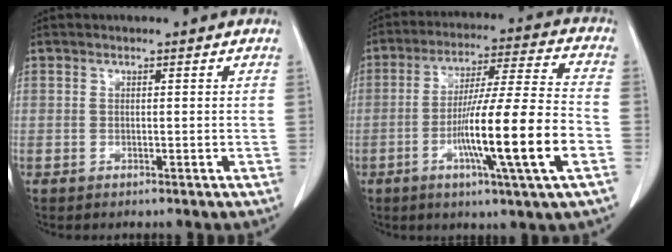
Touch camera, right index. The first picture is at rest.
{"total": 16.7, "force": [-5.2, -0.5, 15.9], "torque": [-0.276, -0.008, -0.090]}